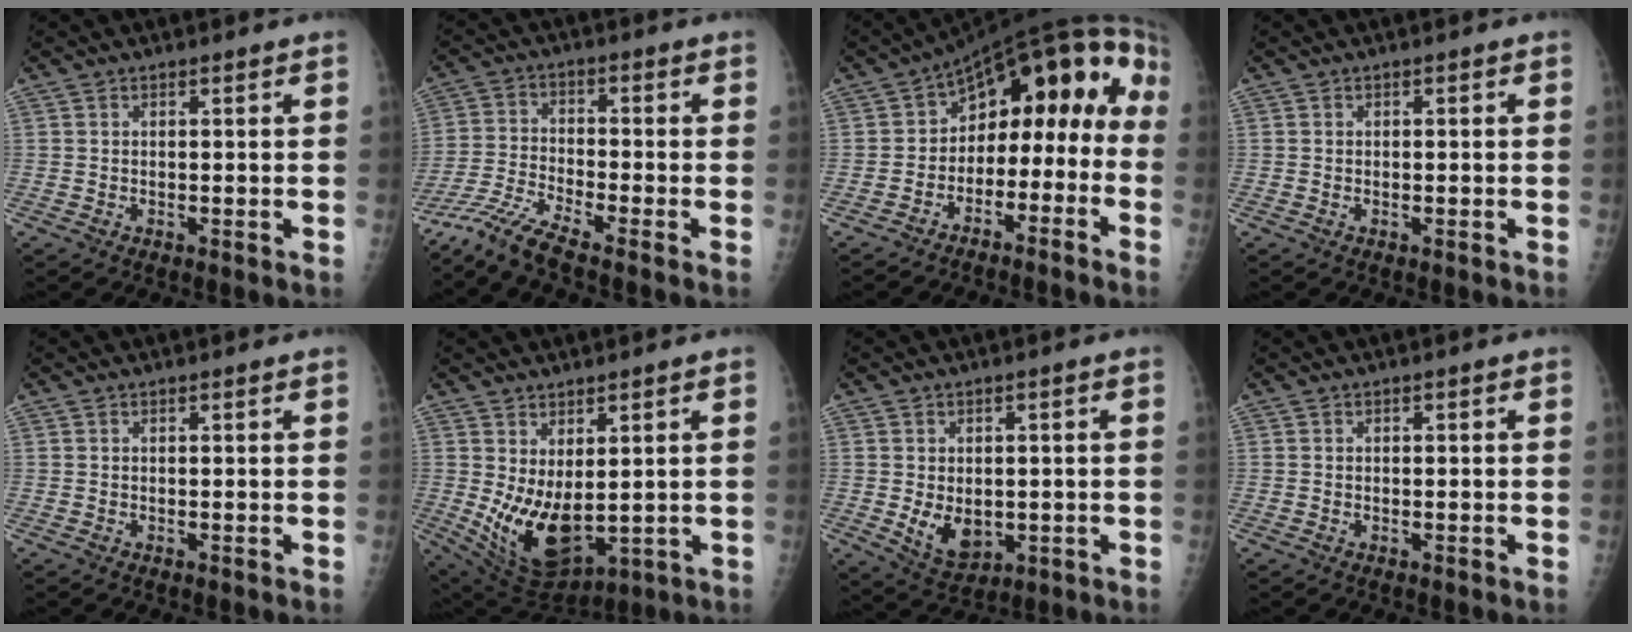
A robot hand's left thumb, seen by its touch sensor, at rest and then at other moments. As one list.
[{"total": 7.3, "force": [-6.4, -0.5, 3.4], "torque": [-0.089, 0.012, -0.137]}, {"total": 16.0, "force": [-4.0, 9.9, 11.8], "torque": [-0.137, 0.088, -0.066]}, {"total": 0.0}, {"total": 0.0}, {"total": 12.1, "force": [0.2, 6.3, 10.3], "torque": [-0.166, -0.026, 0.036]}, {"total": 7.0, "force": [-0.9, 5.0, 4.9], "torque": [-0.059, -0.009, 0.003]}, {"total": 0.0}]